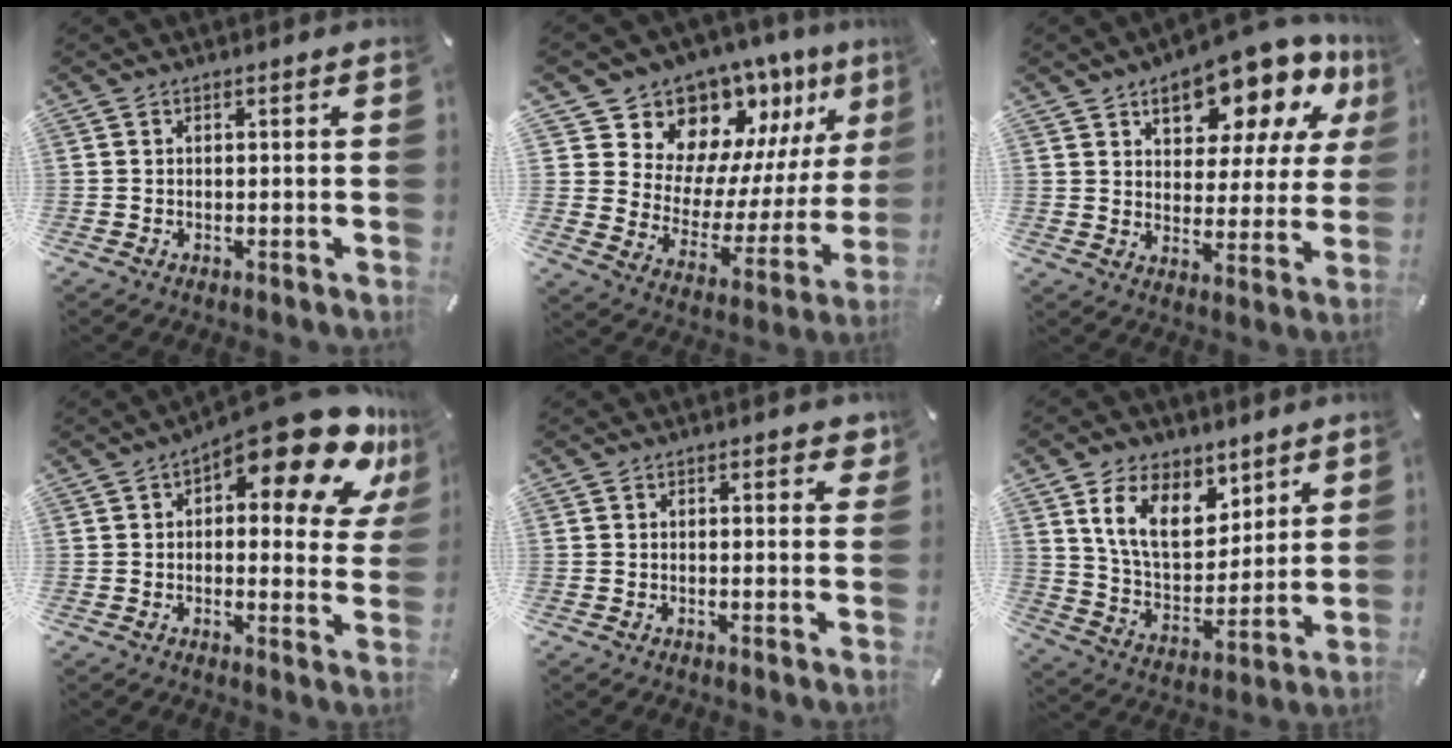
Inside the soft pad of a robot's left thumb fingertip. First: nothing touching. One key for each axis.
{"total": 13.5, "fx": 11.6, "fy": 6.8, "fz": 1.5, "tx": -0.023, "ty": -0.132, "tz": 0.200}
{"total": 16.2, "fx": 11.7, "fy": 7.3, "fz": 8.5, "tx": -0.115, "ty": -0.086, "tz": 0.193}
{"total": 19.1, "fx": 11.4, "fy": 6.6, "fz": 13.9, "tx": -0.188, "ty": -0.081, "tz": 0.184}
{"total": 1.9, "fx": 1.0, "fy": 1.0, "fz": 1.2, "tx": -0.004, "ty": -0.004, "tz": 0.012}
{"total": 15.1, "fx": 8.4, "fy": 9.5, "fz": 8.2, "tx": -0.151, "ty": -0.033, "tz": 0.158}